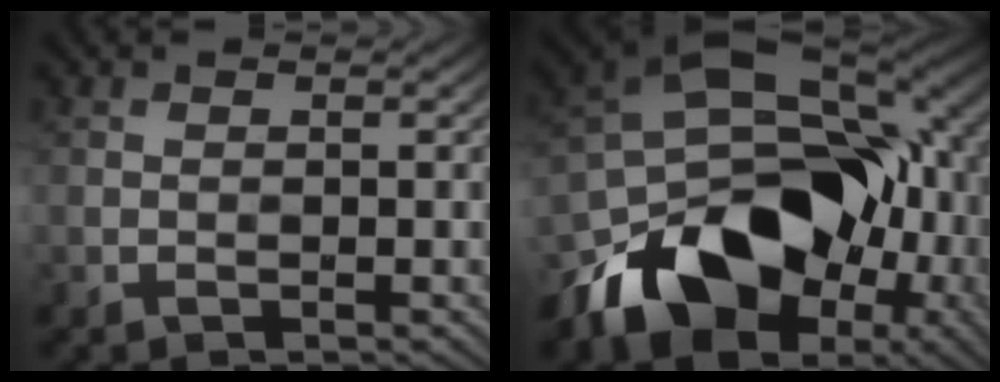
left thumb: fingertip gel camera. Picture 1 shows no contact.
{"total": 18.0, "force": [-5.6, 12.1, 12.1], "torque": [-0.229, -0.024, -0.089]}